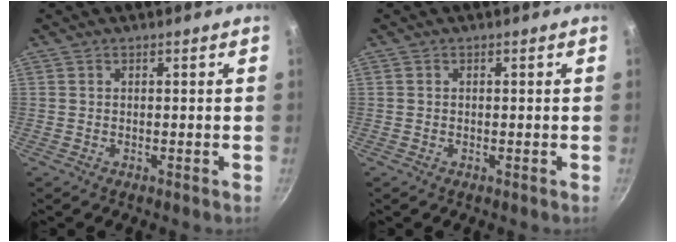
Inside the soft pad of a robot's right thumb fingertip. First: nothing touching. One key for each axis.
{"total": 0.0}